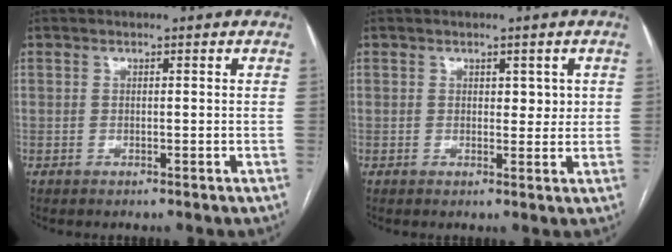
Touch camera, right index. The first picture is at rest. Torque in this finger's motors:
{"motor_torque": [0.33, 0.24, 0.06, 0.02]}